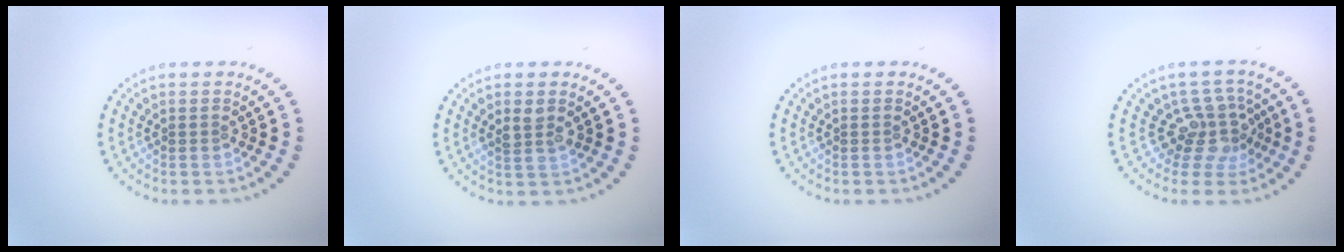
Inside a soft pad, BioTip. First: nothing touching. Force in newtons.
{"total": 1.7, "press": 1.7, "slide": 0.4}
{"total": 0.0}
{"total": 3.6, "press": 2.6, "slide": 2.6}